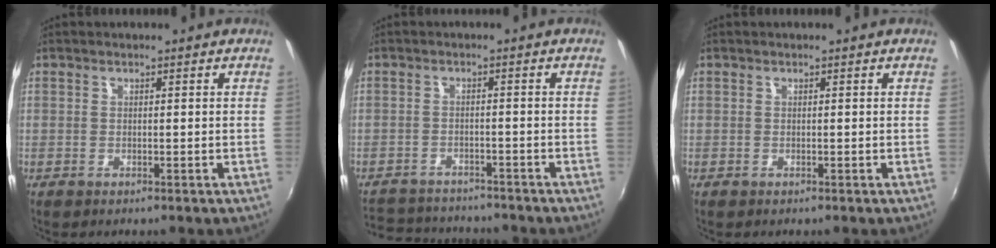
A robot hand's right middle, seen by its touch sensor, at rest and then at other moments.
{"total": 10.9, "force": [-9.9, 3.4, 3.1], "torque": [-0.086, 0.002, -0.150]}
{"total": 0.0}